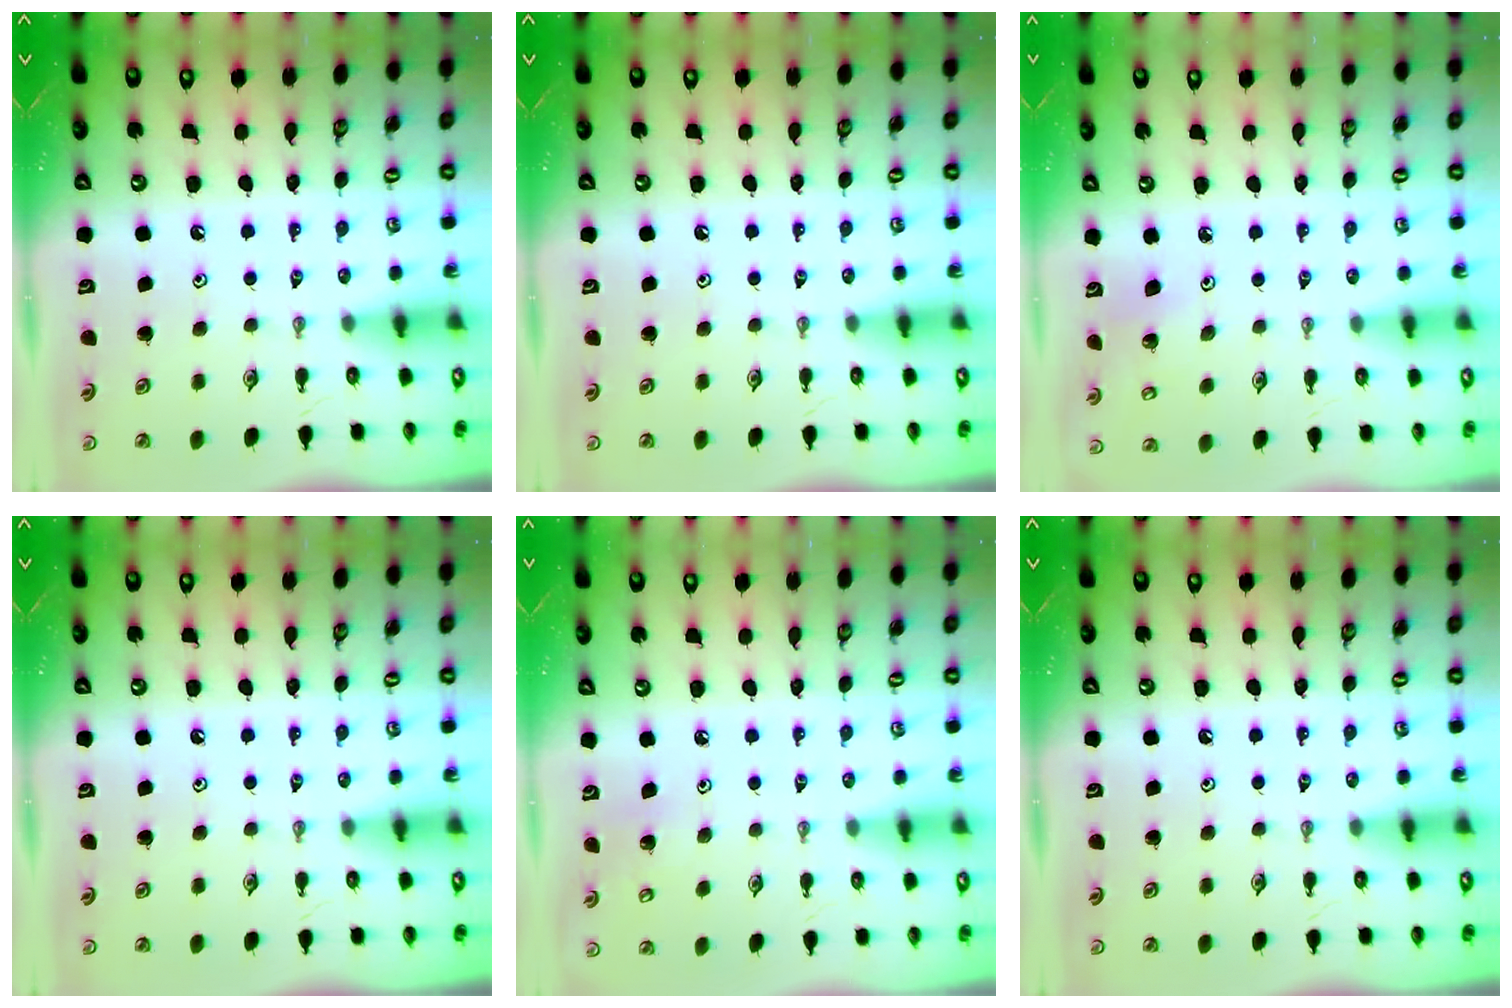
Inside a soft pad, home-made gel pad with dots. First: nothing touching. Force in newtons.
{"total": 0.0}
{"total": 3.9, "press": 3.7, "slide": 1.4}
{"total": 0.0}
{"total": 5.6, "press": 5.6, "slide": 0.4}
{"total": 0.0}